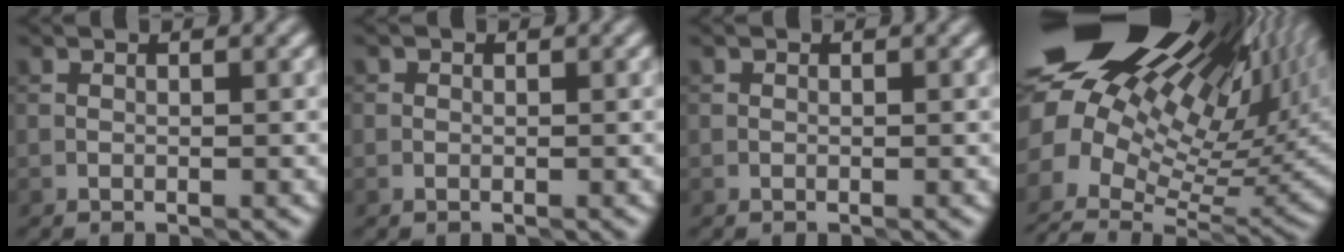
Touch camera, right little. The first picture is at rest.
{"total": 0.0}
{"total": 0.0}
{"total": 20.2, "force": [7.4, 11.5, 14.8], "torque": [-0.272, 0.022, 0.151]}